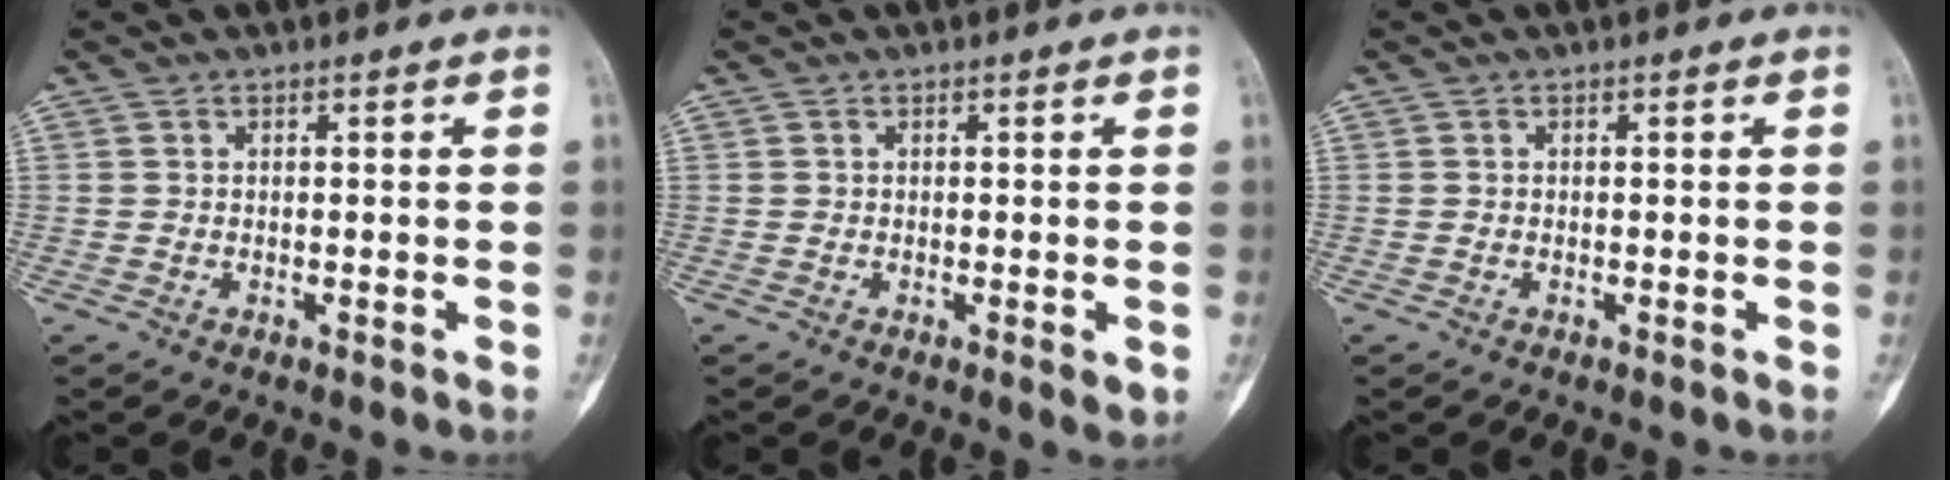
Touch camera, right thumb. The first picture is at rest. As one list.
[{"total": 1.9, "force": [-0.5, 0.5, 1.8], "torque": [-0.025, -0.006, -0.007]}, {"total": 0.0}]